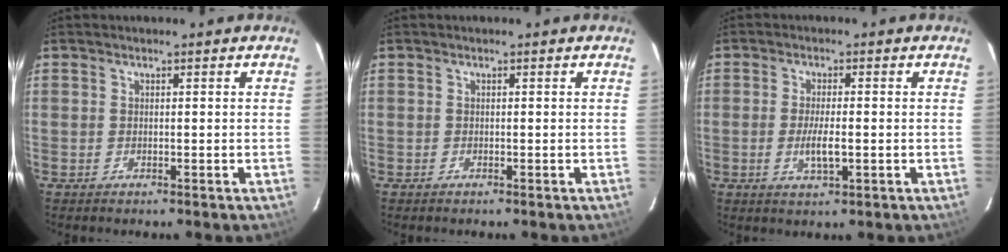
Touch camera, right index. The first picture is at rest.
{"total": 0.0}
{"total": 4.6, "force": [-1.0, 1.0, 4.4], "torque": [-0.083, -0.005, -0.016]}